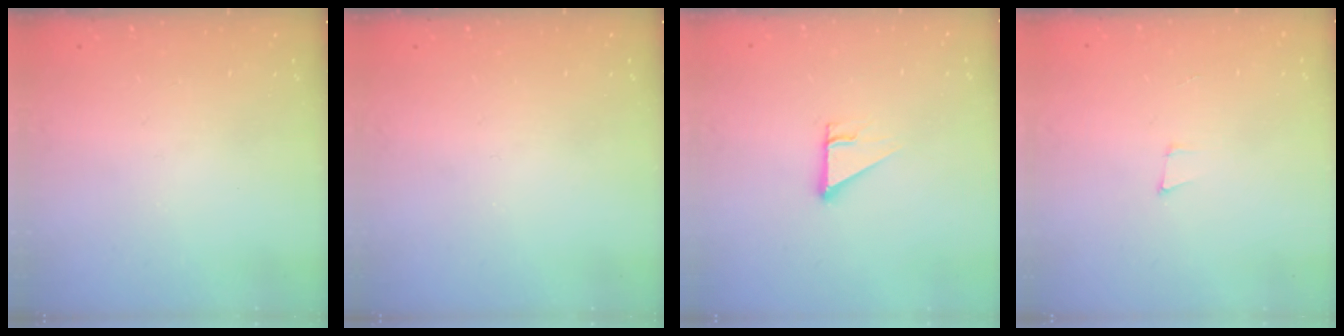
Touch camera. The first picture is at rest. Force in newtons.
{"total": 0.0}
{"total": 2.7, "press": 2.7, "slide": 0.0}
{"total": 3.6, "press": 2.5, "slide": 2.7}